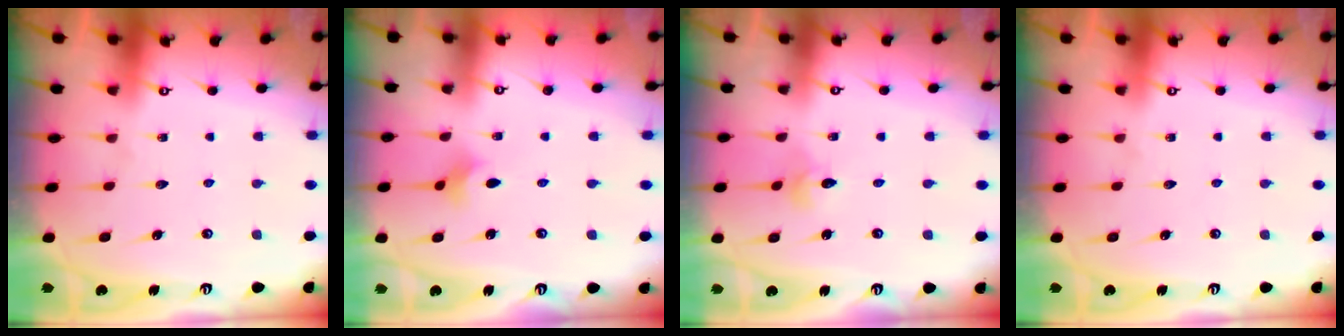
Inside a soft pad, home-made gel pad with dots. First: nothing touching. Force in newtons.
{"total": 2.6, "press": 2.5, "slide": 0.5}
{"total": 2.4, "press": 2.4, "slide": 0.3}
{"total": 0.0}